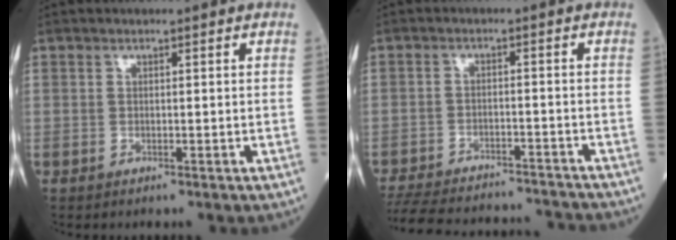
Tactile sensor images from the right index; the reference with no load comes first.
{"total": 19.6, "force": [-18.2, 3.9, 6.2], "torque": [-0.159, -0.017, -0.253]}